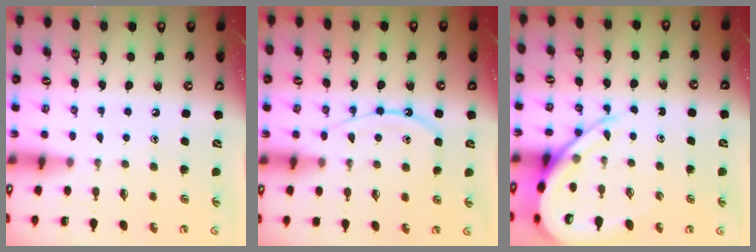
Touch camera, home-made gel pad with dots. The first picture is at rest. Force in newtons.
{"total": 10.6, "press": 10.5, "slide": 1.1}
{"total": 10.7, "press": 10.7, "slide": 1.2}